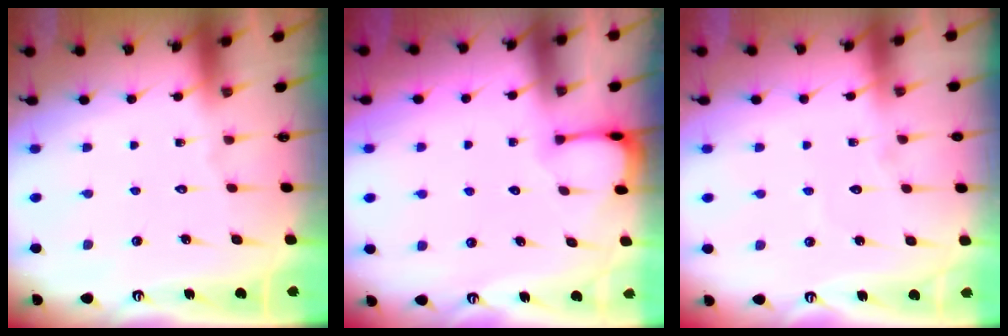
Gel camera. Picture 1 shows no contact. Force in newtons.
{"total": 1.8, "press": 1.8, "slide": 0.2}
{"total": 2.6, "press": 2.6, "slide": 0.2}